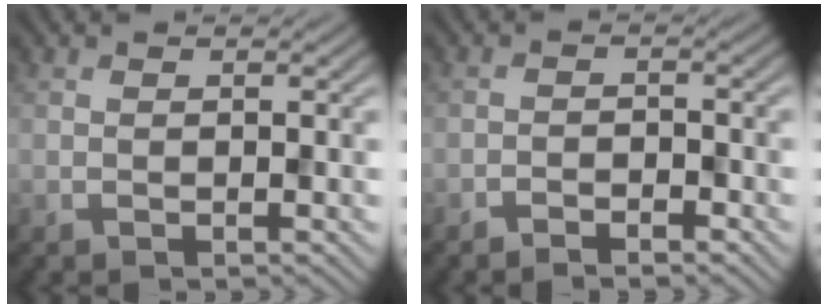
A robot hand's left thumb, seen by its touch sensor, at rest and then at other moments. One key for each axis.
{"total": 1.9, "fx": -1.6, "fy": 0.7, "fz": 0.7, "tx": -0.011, "ty": 0.002, "tz": -0.031}